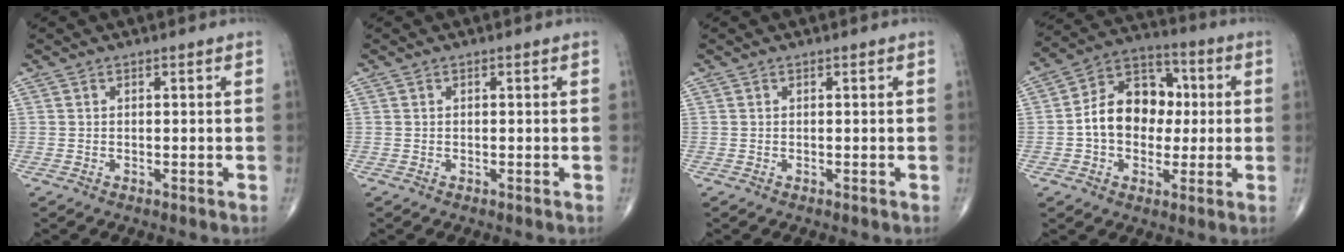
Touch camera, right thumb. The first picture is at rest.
{"total": 0.0}
{"total": 0.0}
{"total": 14.0, "force": [0.0, 10.4, 9.3], "torque": [-0.113, 0.033, -0.008]}